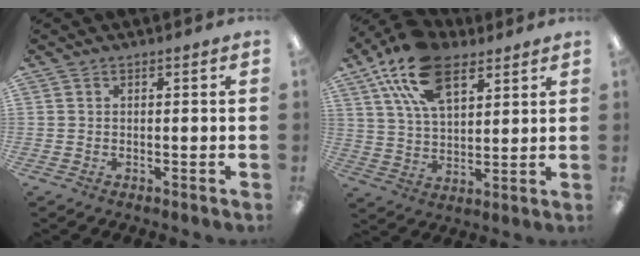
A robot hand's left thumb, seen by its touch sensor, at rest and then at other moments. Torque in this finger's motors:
{"motor_torque": [0.43, 0.50, 1.82, -0.95, 0.38]}